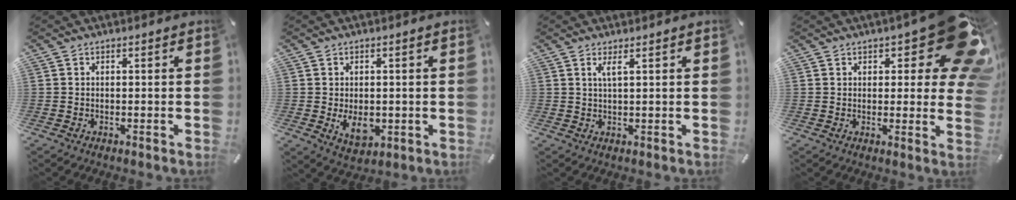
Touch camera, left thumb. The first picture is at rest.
{"total": 6.1, "force": [-1.0, 4.2, 4.3], "torque": [-0.073, -0.011, -0.022]}
{"total": 2.6, "force": [1.3, 0.3, 2.3], "torque": [-0.047, 0.001, 0.021]}
{"total": 15.7, "force": [8.0, 6.5, 11.9], "torque": [-0.136, -0.064, 0.137]}